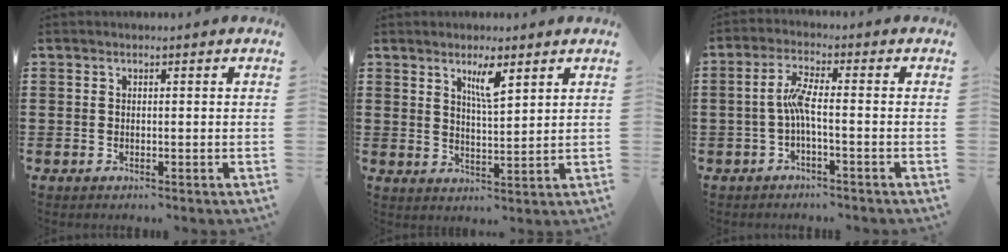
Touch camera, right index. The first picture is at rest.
{"total": 4.6, "force": [2.8, 0.9, 3.5], "torque": [-0.061, -0.002, 0.045]}
{"total": 4.4, "force": [-1.0, 0.7, 4.2], "torque": [-0.094, -0.002, -0.026]}